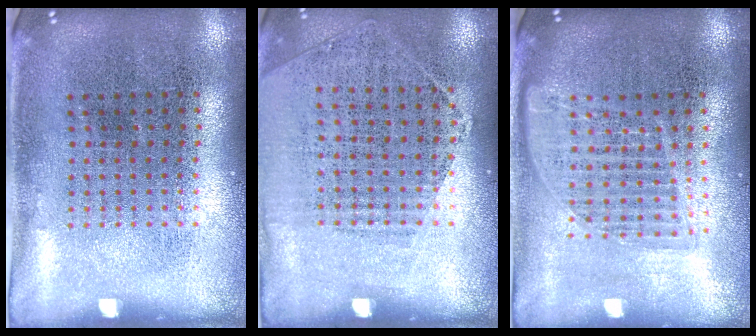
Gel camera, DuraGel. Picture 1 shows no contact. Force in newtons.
{"total": 1.1, "press": 0.9, "slide": 0.6}
{"total": 1.6, "press": 1.4, "slide": 0.8}